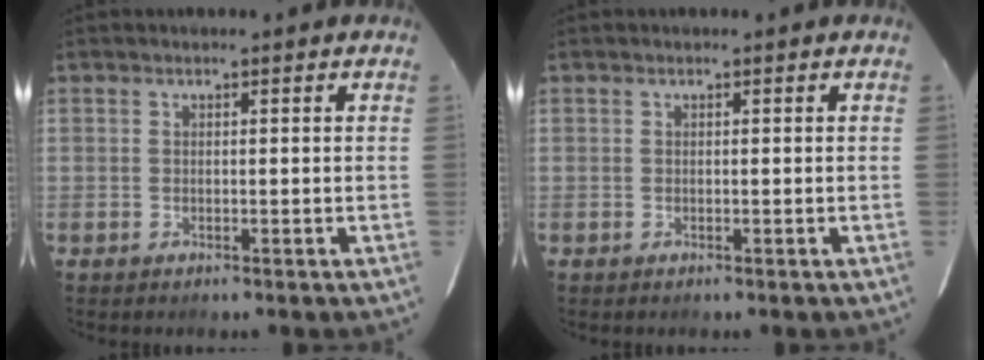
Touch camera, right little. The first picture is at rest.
{"total": 0.0}